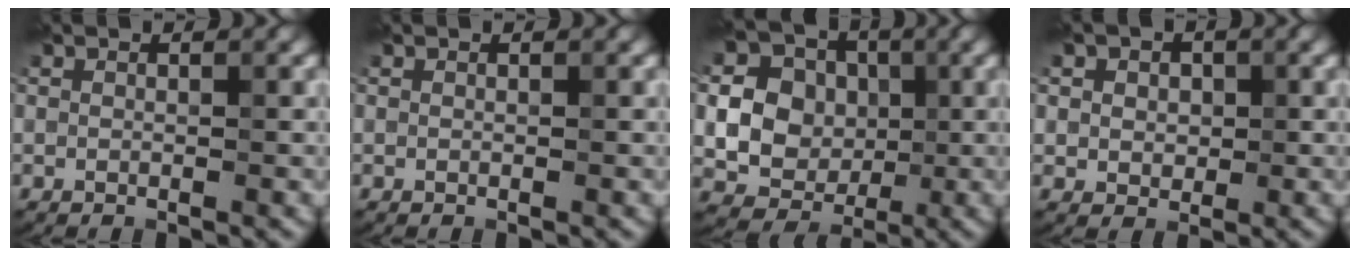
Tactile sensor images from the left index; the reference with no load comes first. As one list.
[{"total": 0.0}, {"total": 10.2, "force": [0.8, 9.3, 3.9], "torque": [-0.083, 0.017, 0.002]}, {"total": 2.8, "force": [0.9, 2.3, 1.3], "torque": [-0.013, 0.012, 0.002]}]